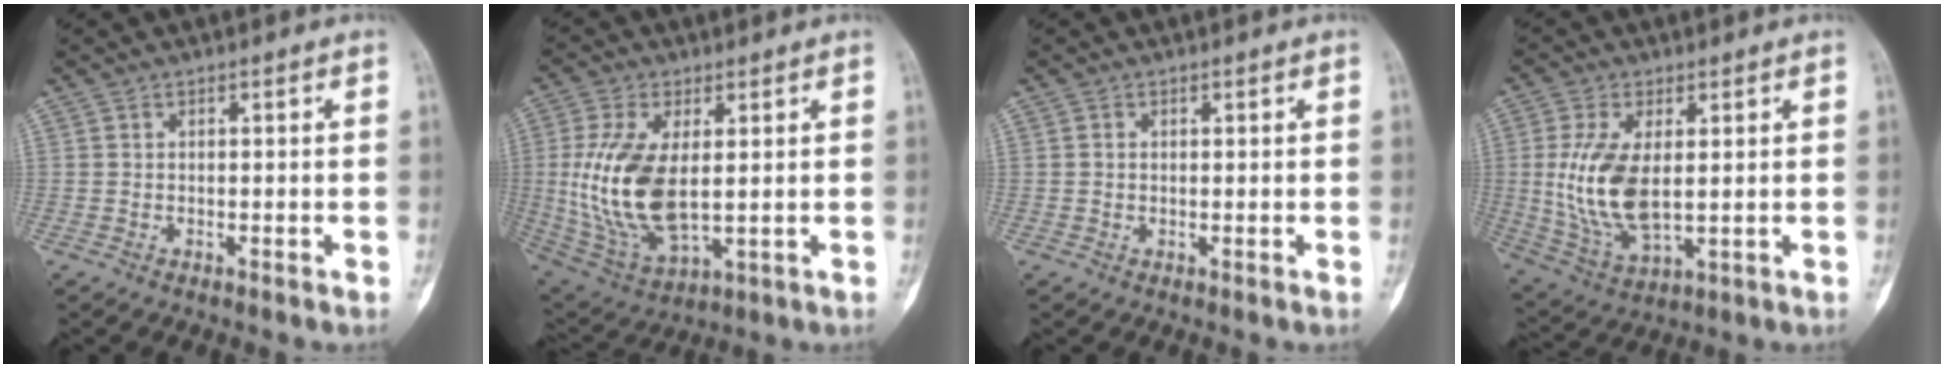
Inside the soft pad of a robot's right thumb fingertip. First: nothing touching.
{"total": 16.1, "force": [1.3, 8.4, 13.7], "torque": [-0.284, -0.010, 0.039]}
{"total": 0.5, "force": [0.1, 0.4, 0.3], "torque": [0.001, 0.002, -0.001]}
{"total": 13.0, "force": [1.2, 6.9, 11.0], "torque": [-0.223, -0.008, 0.035]}